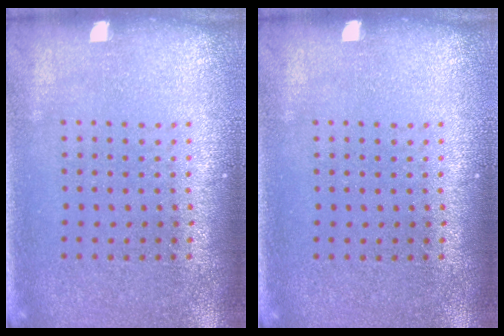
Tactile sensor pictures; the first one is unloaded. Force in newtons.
{"total": 0.0}